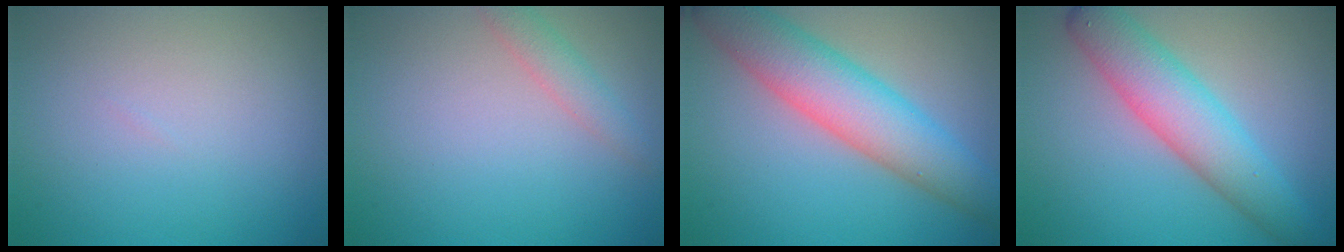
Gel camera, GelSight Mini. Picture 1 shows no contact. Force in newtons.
{"total": 1.8, "press": 1.8, "slide": 0.1}
{"total": 7.2, "press": 7.2, "slide": 0.3}
{"total": 6.0, "press": 6.0, "slide": 0.2}